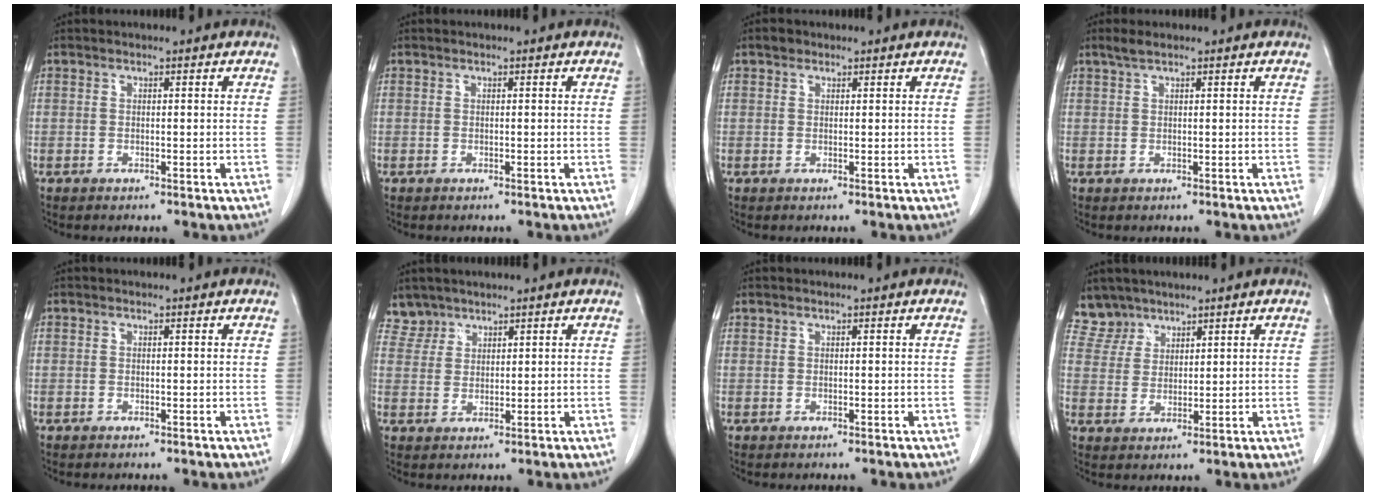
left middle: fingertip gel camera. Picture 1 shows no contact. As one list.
[{"total": 0.0}, {"total": 1.1, "force": [0.8, 0.8, 0.2], "torque": [-0.004, 0.005, 0.010]}, {"total": 1.6, "force": [1.2, 0.2, 1.0], "torque": [-0.028, 0.008, 0.027]}, {"total": 0.0}, {"total": 3.1, "force": [2.7, 1.4, -0.7], "torque": [0.019, 0.007, 0.053]}, {"total": 0.0}, {"total": 4.5, "force": [3.9, 2.1, -0.7], "torque": [0.019, 0.002, 0.081]}]